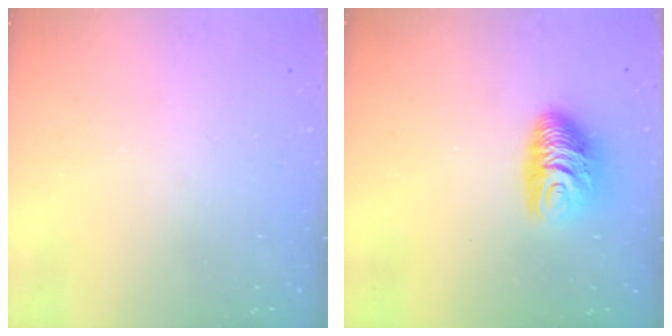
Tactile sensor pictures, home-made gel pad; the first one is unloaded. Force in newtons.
{"total": 10.5, "press": 10.5, "slide": 1.2}